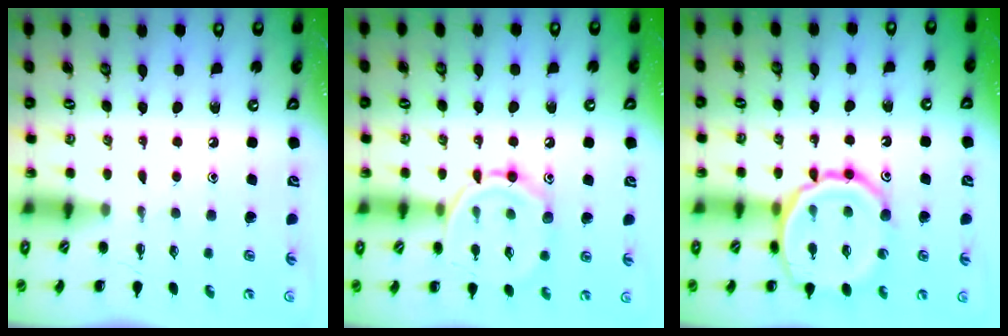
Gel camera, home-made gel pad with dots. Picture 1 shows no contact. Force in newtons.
{"total": 12.2, "press": 12.2, "slide": 0.5}
{"total": 16.5, "press": 16.4, "slide": 1.7}